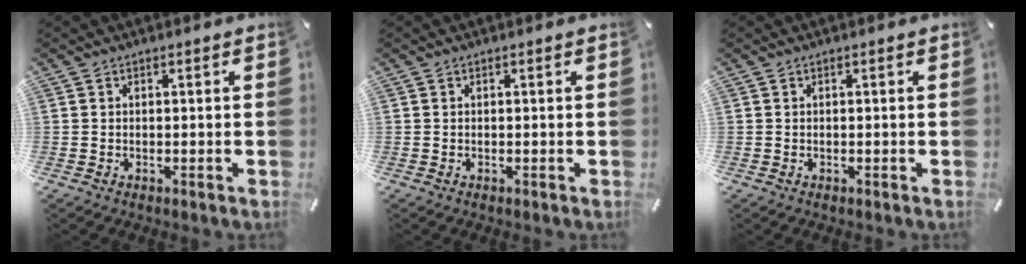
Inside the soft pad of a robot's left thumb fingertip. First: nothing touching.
{"total": 0.0}
{"total": 0.0}